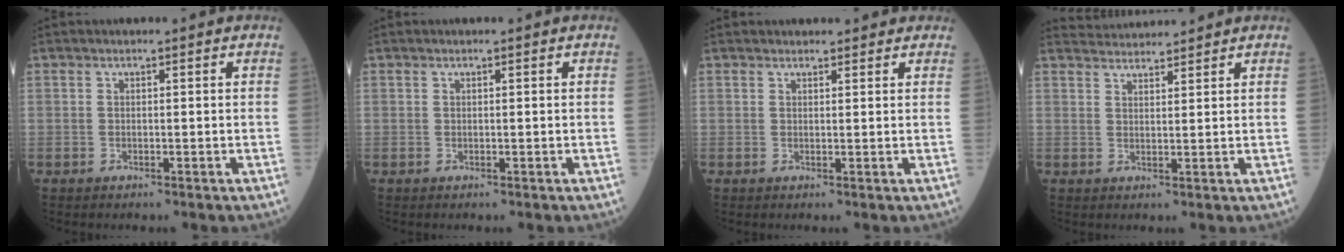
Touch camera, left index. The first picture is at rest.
{"total": 0.0}
{"total": 3.5, "force": [3.1, 1.4, 0.6], "torque": [-0.002, 0.014, 0.029]}
{"total": 4.4, "force": [4.4, 0.0, 0.1], "torque": [-0.011, 0.028, 0.078]}